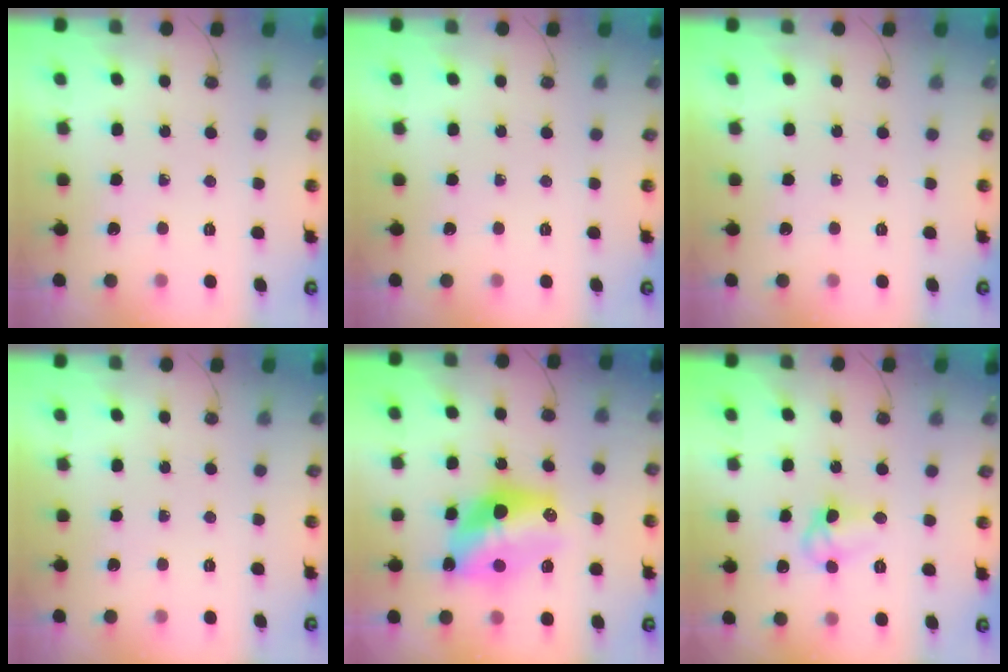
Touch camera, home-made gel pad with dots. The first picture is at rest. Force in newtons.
{"total": 0.0}
{"total": 0.0}
{"total": 0.0}
{"total": 15.6, "press": 15.0, "slide": 4.3}
{"total": 8.1, "press": 8.1, "slide": 0.7}